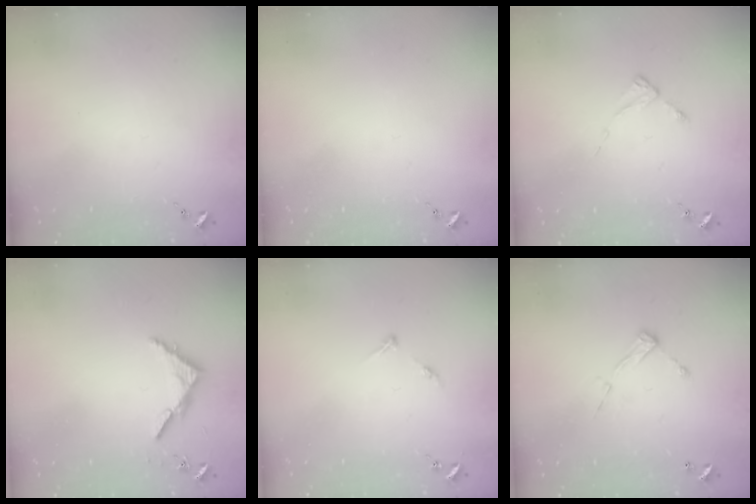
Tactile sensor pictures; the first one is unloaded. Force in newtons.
{"total": 0.0}
{"total": 2.2, "press": 2.2, "slide": 0.4}
{"total": 3.9, "press": 3.9, "slide": 0.3}
{"total": 4.0, "press": 3.9, "slide": 0.5}
{"total": 6.9, "press": 6.9, "slide": 0.4}